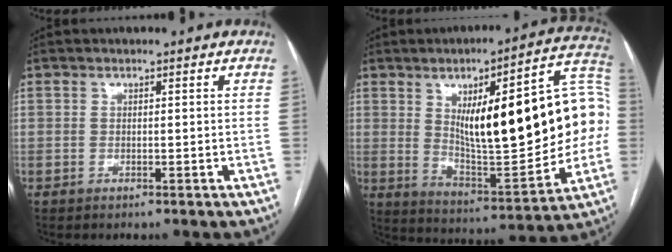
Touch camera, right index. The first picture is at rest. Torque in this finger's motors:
{"motor_torque": [2.14, 0.00, 1.05, 0.21]}